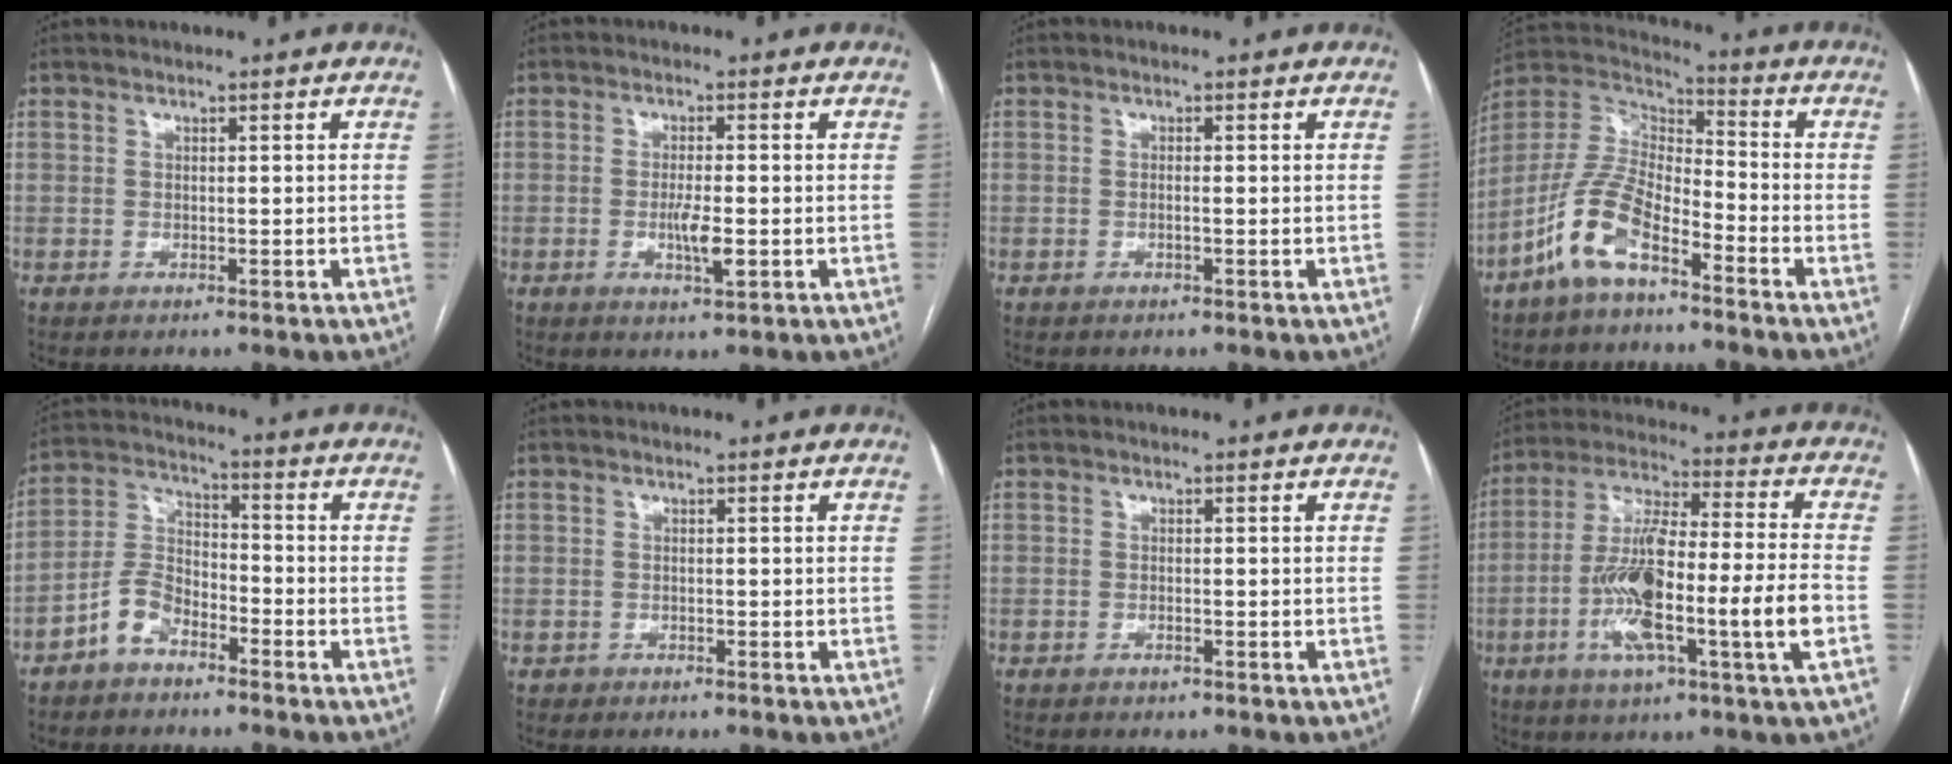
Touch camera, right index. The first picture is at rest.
{"total": 4.1, "force": [-1.0, 0.7, 3.9], "torque": [-0.076, -0.006, -0.015]}
{"total": 0.6, "force": [-0.2, 0.0, 0.6], "torque": [-0.012, 0.000, -0.002]}
{"total": 11.1, "force": [-6.8, 4.2, 7.7], "torque": [-0.179, 0.014, -0.135]}
{"total": 6.8, "force": [-4.3, 3.7, 3.7], "torque": [-0.088, 0.016, -0.090]}
{"total": 0.6, "force": [-0.4, 0.5, -0.1], "torque": [-0.003, 0.005, -0.009]}
{"total": 0.6, "force": [-0.5, 0.2, 0.4], "torque": [-0.011, -0.001, -0.005]}
{"total": 18.2, "force": [-4.7, 1.1, 17.5], "torque": [-0.329, -0.001, -0.085]}